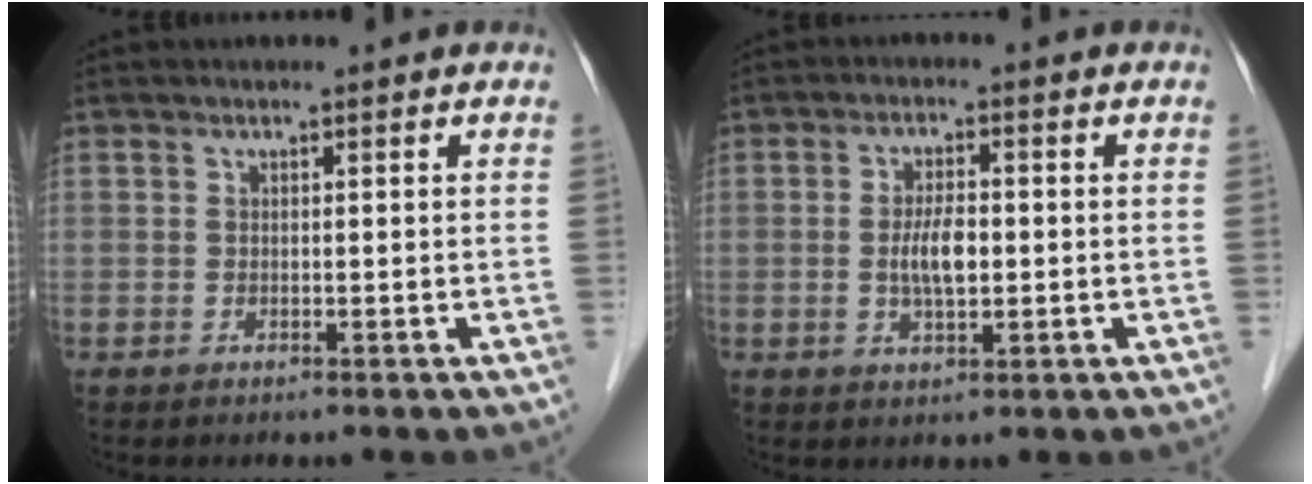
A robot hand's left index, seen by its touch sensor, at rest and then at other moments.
{"total": 4.7, "force": [-0.9, 1.6, 4.3], "torque": [-0.087, -0.004, -0.015]}